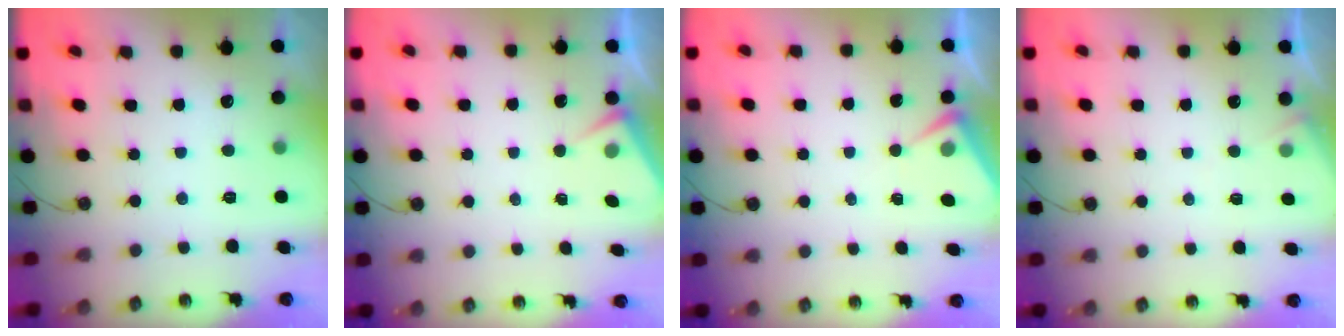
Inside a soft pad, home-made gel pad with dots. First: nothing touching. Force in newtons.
{"total": 3.4, "press": 3.3, "slide": 0.6}
{"total": 4.4, "press": 4.3, "slide": 0.5}
{"total": 3.5, "press": 3.5, "slide": 0.5}